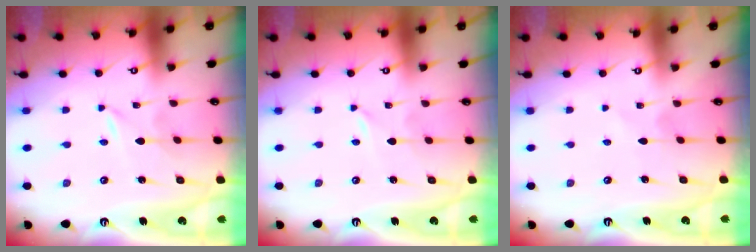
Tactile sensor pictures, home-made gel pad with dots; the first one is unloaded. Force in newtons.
{"total": 0.0}
{"total": 2.7, "press": 2.7, "slide": 0.2}